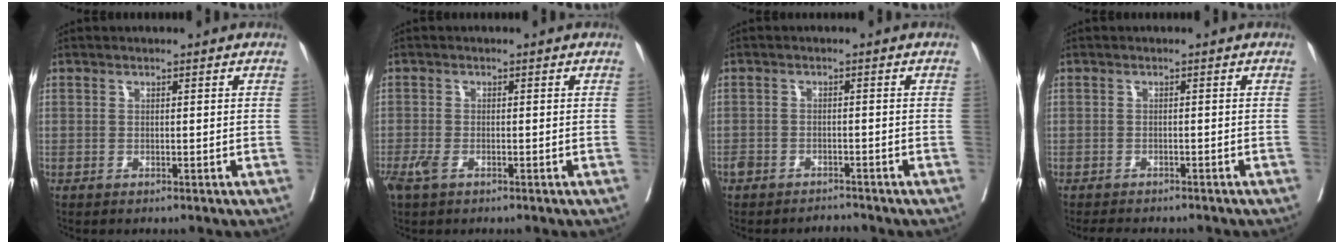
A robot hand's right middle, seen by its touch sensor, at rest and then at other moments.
{"total": 2.4, "force": [-1.3, 1.0, 1.7], "torque": [-0.045, -0.005, -0.023]}
{"total": 2.2, "force": [-2.1, 0.7, 0.0], "torque": [0.002, -0.002, -0.036]}
{"total": 4.8, "force": [-4.2, 1.5, 1.6], "torque": [-0.020, -0.005, -0.059]}